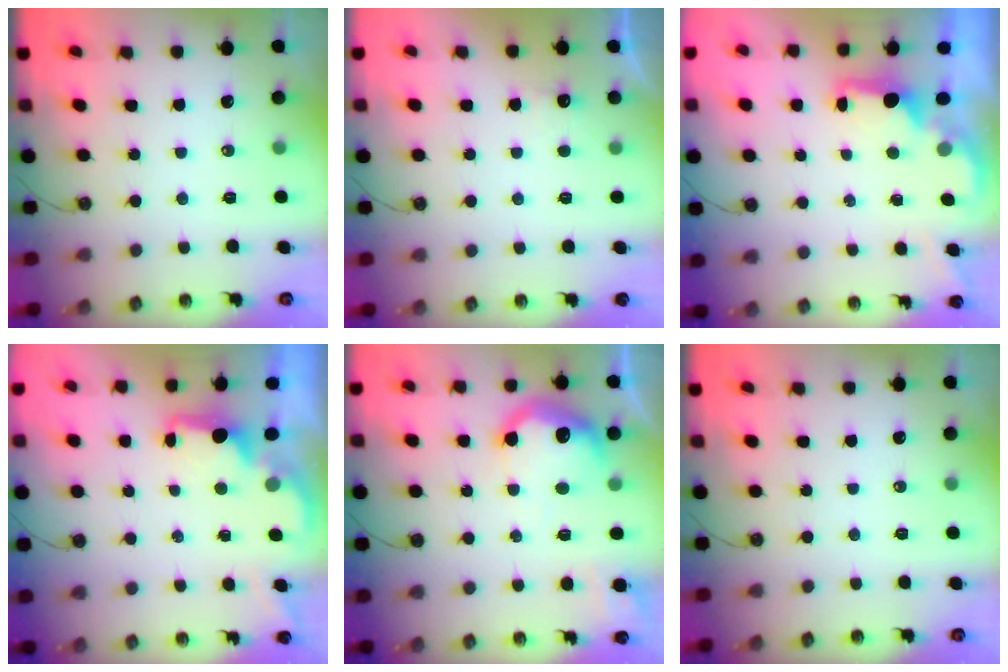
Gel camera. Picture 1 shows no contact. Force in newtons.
{"total": 1.5, "press": 1.4, "slide": 0.6}
{"total": 1.7, "press": 1.6, "slide": 0.6}
{"total": 1.9, "press": 1.8, "slide": 0.8}
{"total": 14.6, "press": 14.5, "slide": 1.3}
{"total": 0.0}